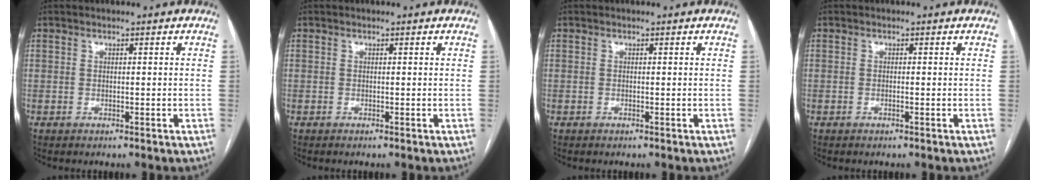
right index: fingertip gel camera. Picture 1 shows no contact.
{"total": 0.0}
{"total": 0.0}
{"total": 0.0}